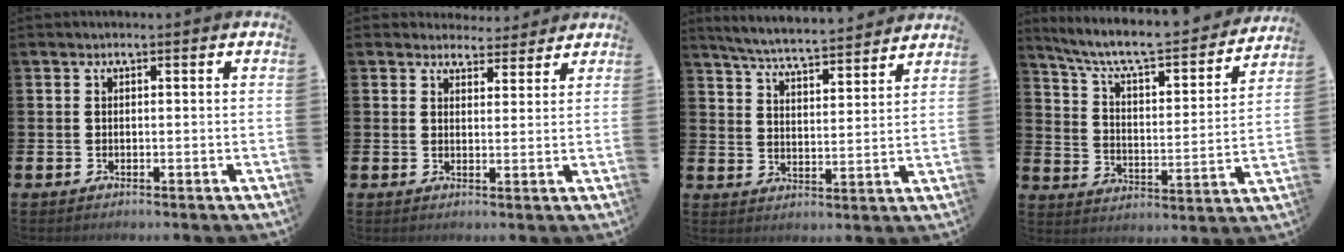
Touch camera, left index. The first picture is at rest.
{"total": 3.7, "force": [3.5, 1.3, -0.1], "torque": [0.003, -0.020, 0.062]}
{"total": 5.3, "force": [5.2, 0.1, 0.7], "torque": [-0.040, -0.035, 0.093]}
{"total": 7.9, "force": [7.1, 1.4, 3.2], "torque": [-0.102, -0.049, 0.118]}